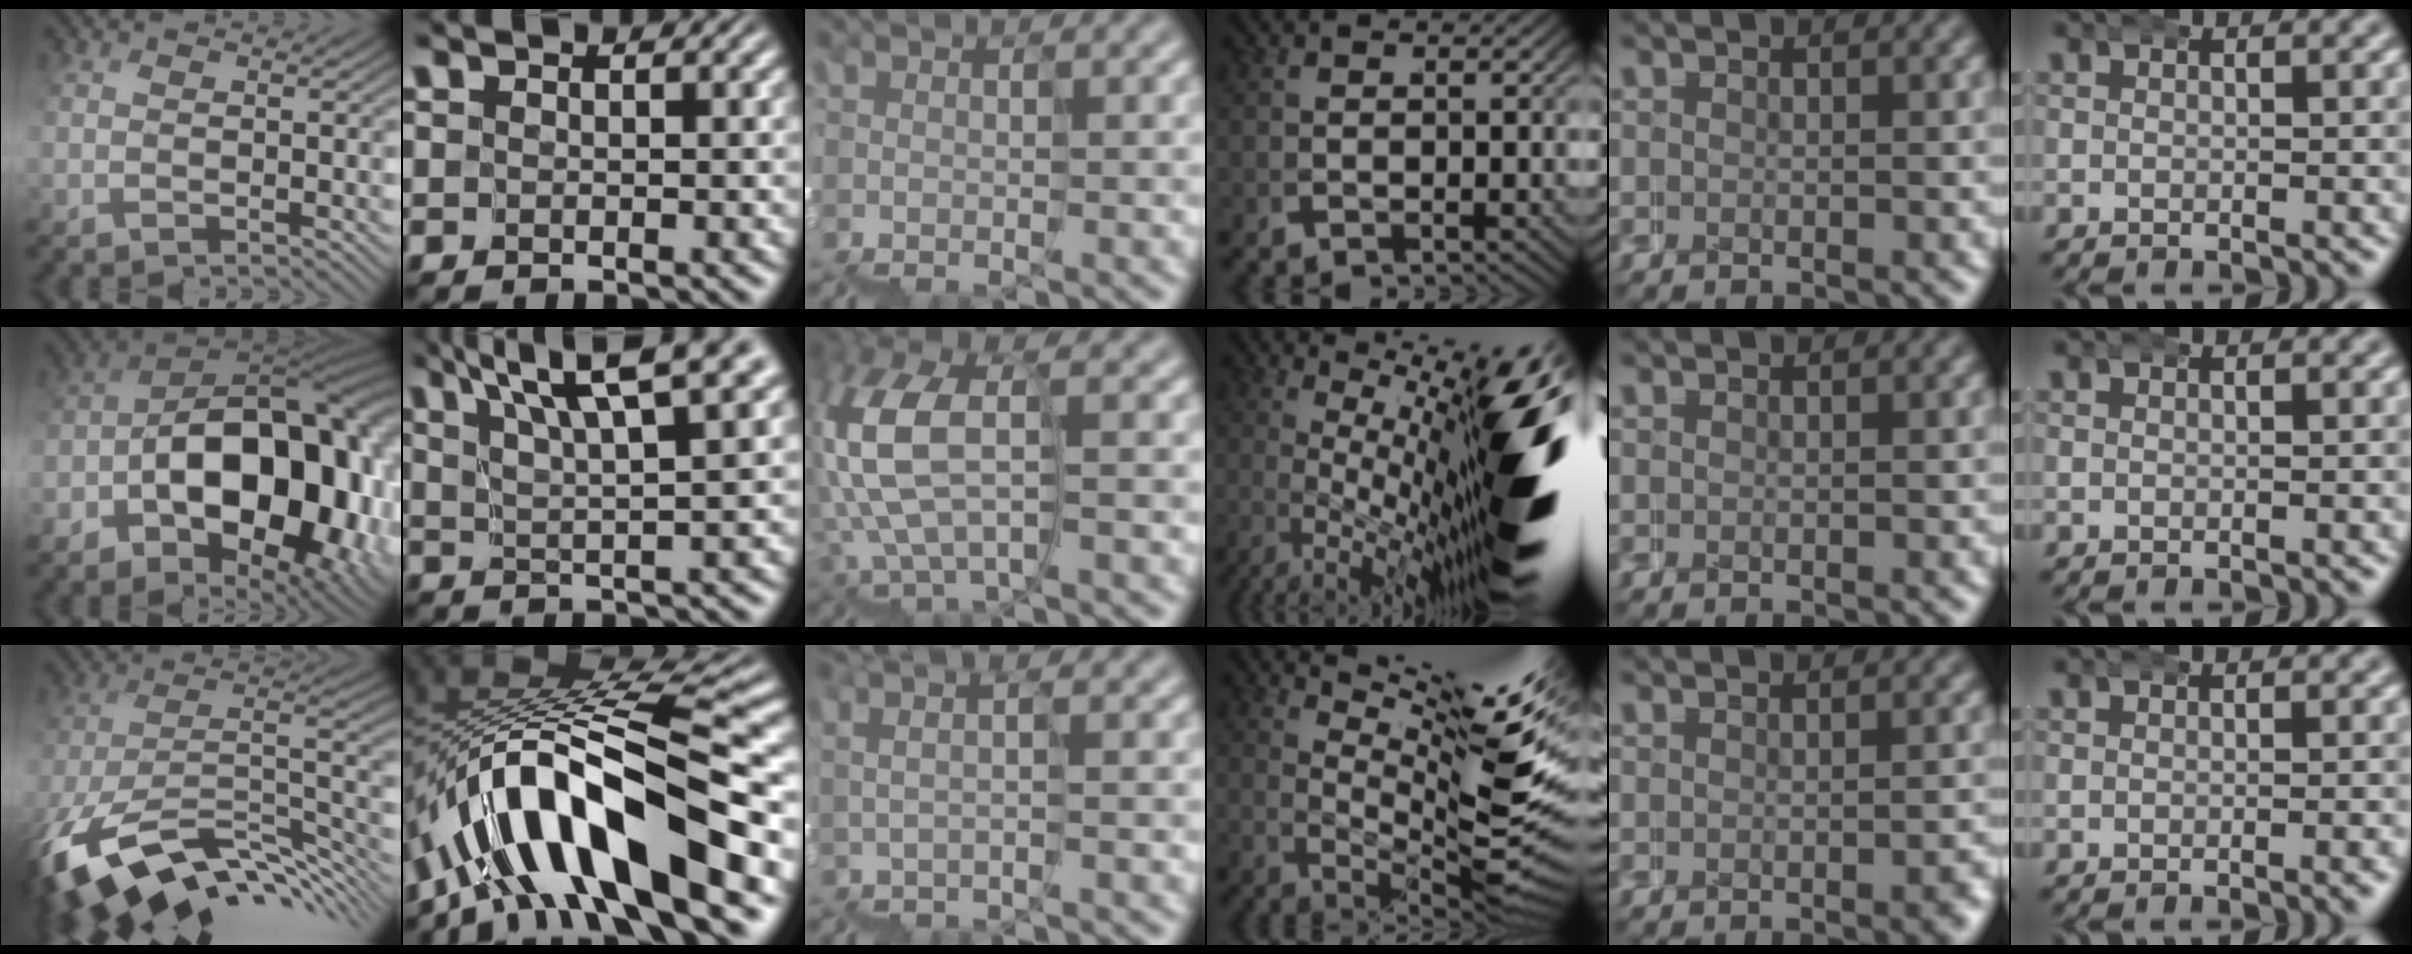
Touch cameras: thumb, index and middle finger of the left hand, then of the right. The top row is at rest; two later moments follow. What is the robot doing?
{"motion": "wrap", "object": "duck tape"}